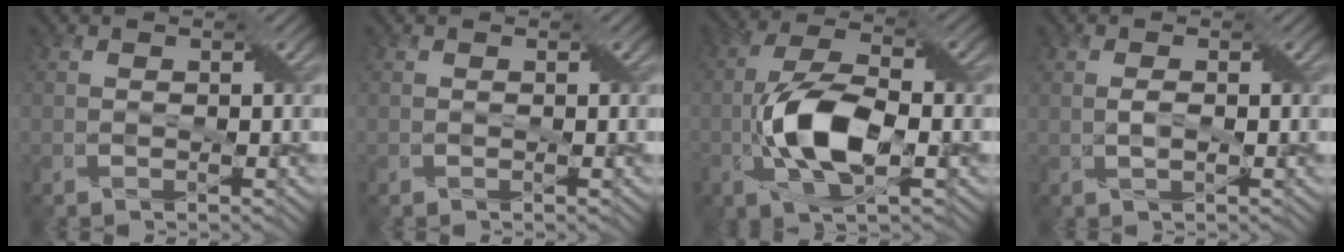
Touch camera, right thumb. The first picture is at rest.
{"total": 0.0}
{"total": 10.5, "force": [-2.7, 4.3, 9.1], "torque": [-0.194, 0.009, -0.054]}
{"total": 1.3, "force": [-0.3, 0.4, 1.2], "torque": [-0.028, 0.002, -0.005]}